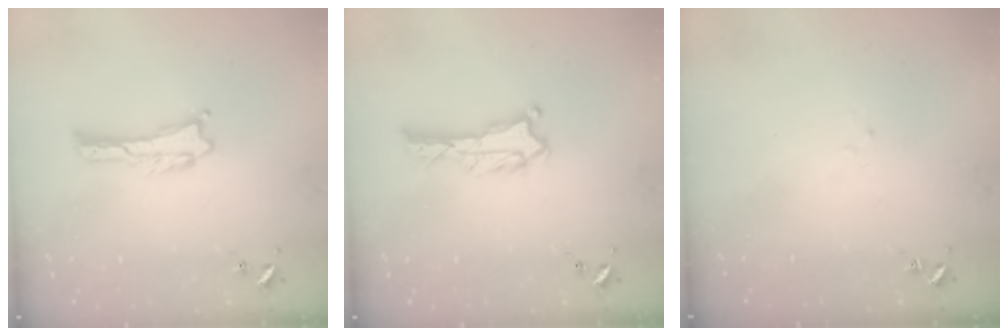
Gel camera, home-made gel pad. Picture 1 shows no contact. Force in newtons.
{"total": 0.7, "press": 0.7, "slide": 0.1}
{"total": 1.1, "press": 1.0, "slide": 0.2}